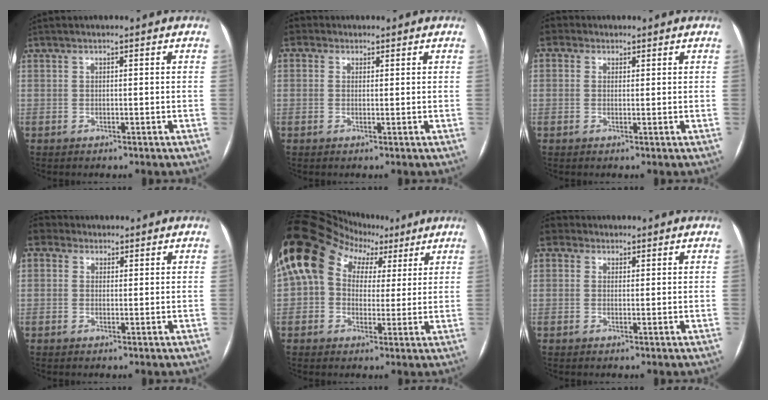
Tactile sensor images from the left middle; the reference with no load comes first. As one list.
[{"total": 1.5, "force": [-1.1, 1.1, -0.2], "torque": [-0.009, 0.022, -0.005]}, {"total": 1.5, "force": [-0.9, 1.3, 0.0], "torque": [-0.014, 0.024, 0.001]}, {"total": 1.9, "force": [-0.1, 1.9, 0.3], "torque": [-0.021, 0.031, 0.017]}, {"total": 14.2, "force": [4.4, 11.2, 7.6], "torque": [-0.161, 0.084, 0.085]}, {"total": 1.7, "force": [-0.6, 1.6, 0.2], "torque": [-0.018, 0.026, 0.007]}]